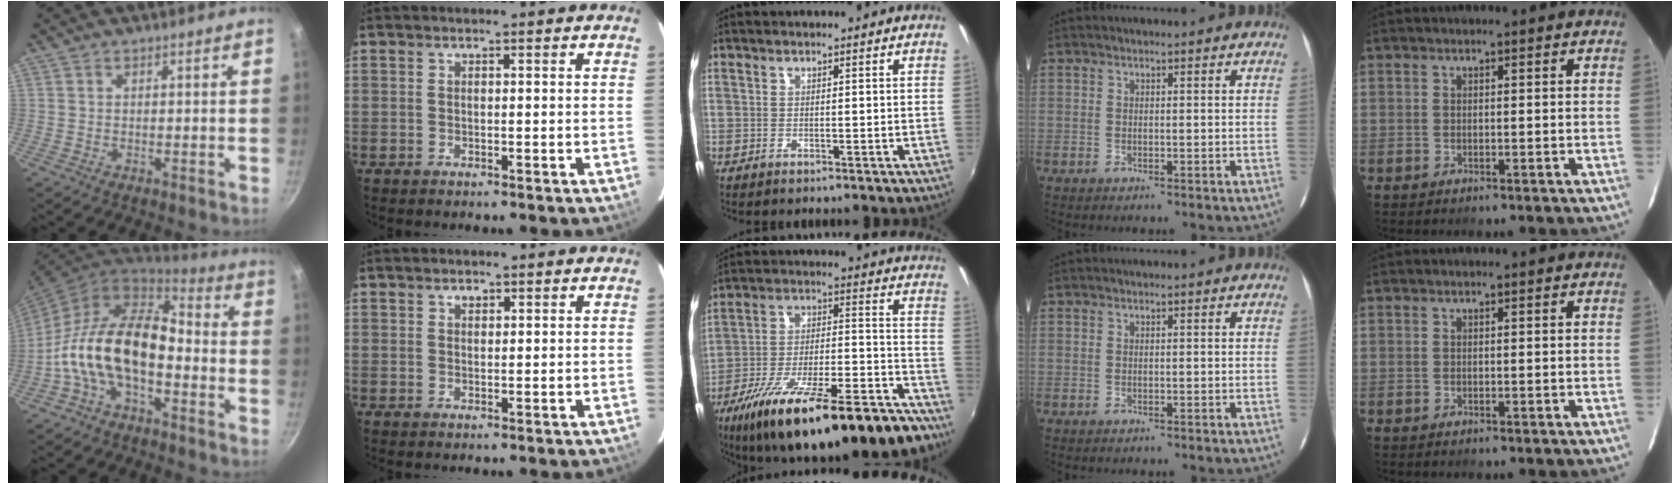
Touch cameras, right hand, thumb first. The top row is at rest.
{"thumb": {"total": 16.8, "force": [-3.8, 9.5, 13.3], "torque": [-0.223, 0.049, -0.088]}, "index": {"total": 1.1, "force": [0.6, 0.8, 0.5], "torque": [-0.005, 0.004, 0.011]}, "middle": {"total": 29.8, "force": [-22.1, 8.4, 18.2], "torque": [-0.286, -0.041, -0.317]}}